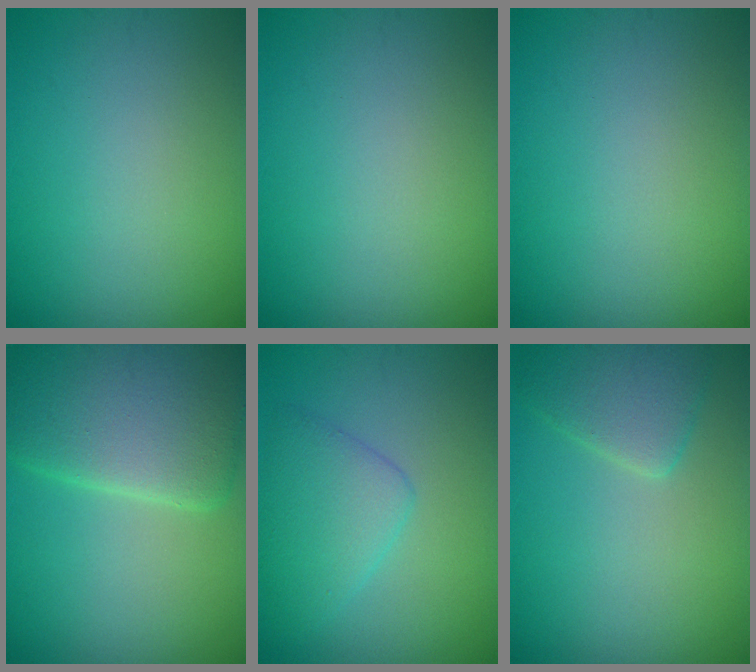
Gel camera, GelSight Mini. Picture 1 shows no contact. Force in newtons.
{"total": 0.0}
{"total": 0.0}
{"total": 9.0, "press": 9.0, "slide": 0.2}
{"total": 3.5, "press": 3.5, "slide": 0.2}
{"total": 3.2, "press": 3.2, "slide": 0.3}